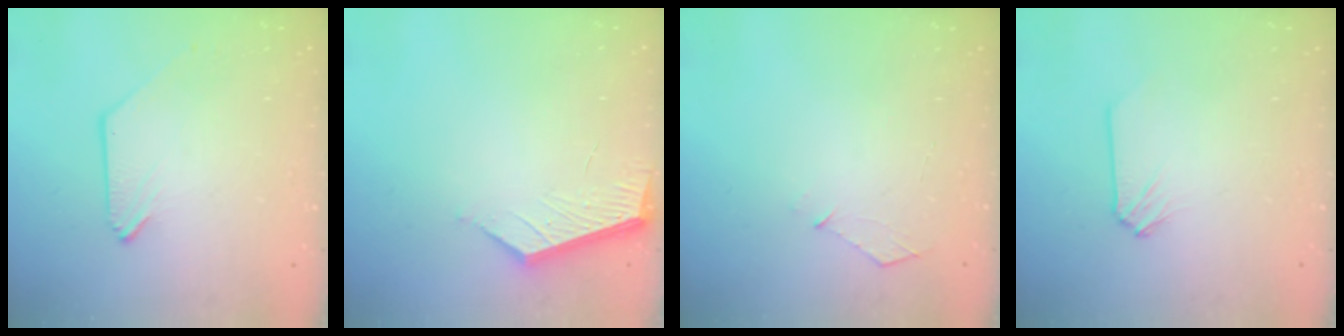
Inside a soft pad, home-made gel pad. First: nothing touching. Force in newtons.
{"total": 4.5, "press": 4.4, "slide": 0.2}
{"total": 3.8, "press": 3.7, "slide": 0.4}
{"total": 0.0}